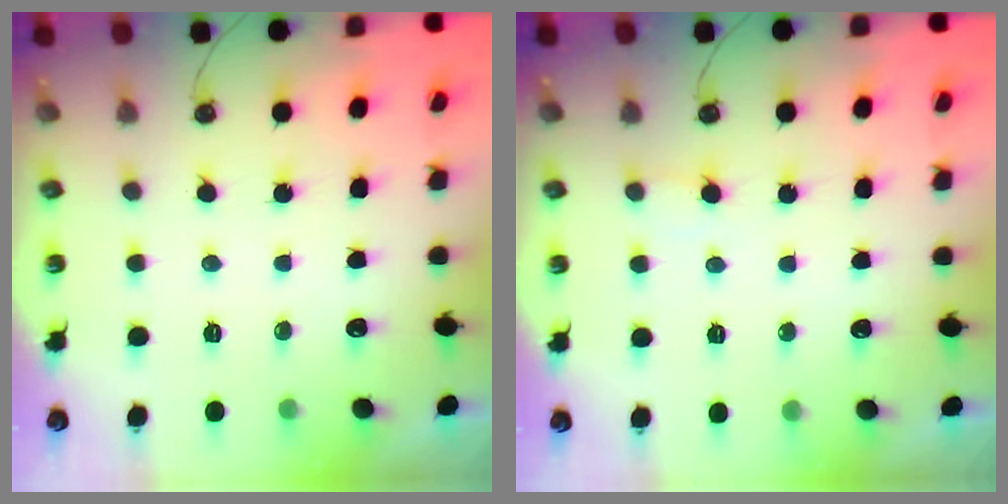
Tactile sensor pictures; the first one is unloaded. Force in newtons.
{"total": 5.2, "press": 5.2, "slide": 0.4}